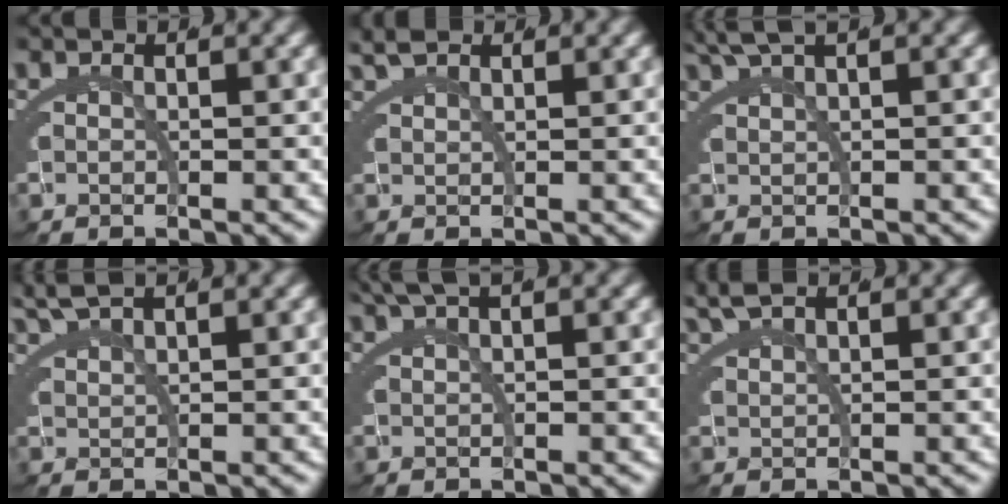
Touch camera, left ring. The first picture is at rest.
{"total": 2.7, "force": [2.4, 0.7, 1.1], "torque": [-0.015, 0.013, 0.037]}
{"total": 2.6, "force": [2.4, -0.4, 1.0], "torque": [-0.017, 0.016, 0.043]}
{"total": 2.6, "force": [2.5, -0.9, 0.5], "torque": [-0.007, 0.010, 0.048]}
{"total": 2.6, "force": [2.3, 0.1, 1.2], "torque": [-0.026, 0.018, 0.039]}
{"total": 2.3, "force": [2.2, -0.2, 0.6], "torque": [-0.011, 0.012, 0.040]}